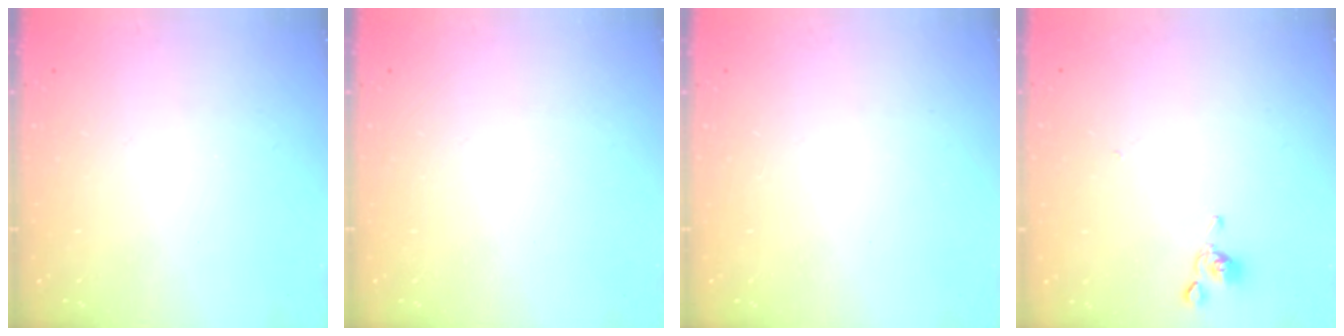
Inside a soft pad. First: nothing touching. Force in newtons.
{"total": 0.0}
{"total": 0.0}
{"total": 2.2, "press": 2.2, "slide": 0.1}